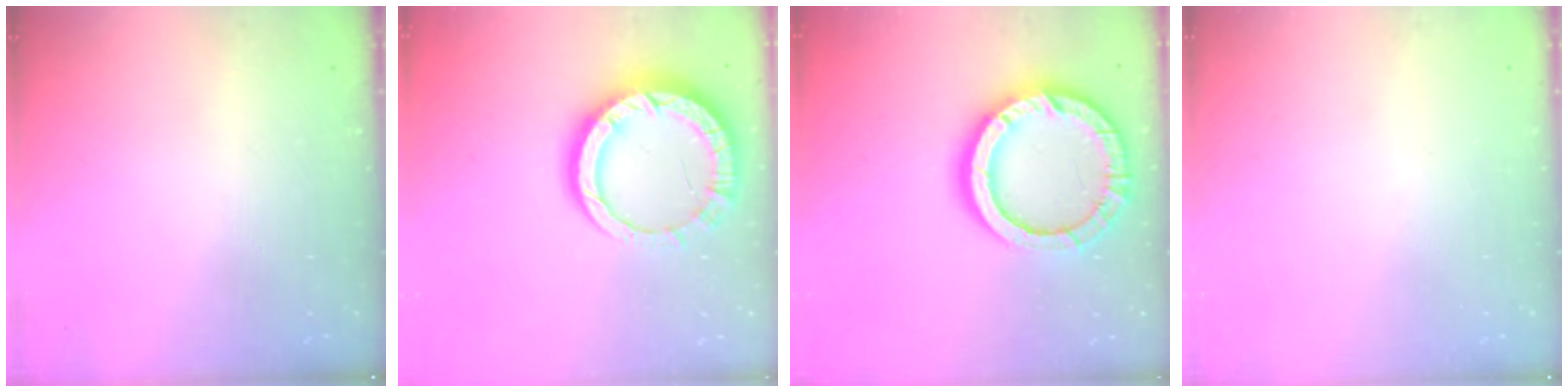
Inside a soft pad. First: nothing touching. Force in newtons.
{"total": 13.4, "press": 13.3, "slide": 1.4}
{"total": 16.6, "press": 16.5, "slide": 1.4}
{"total": 0.0}